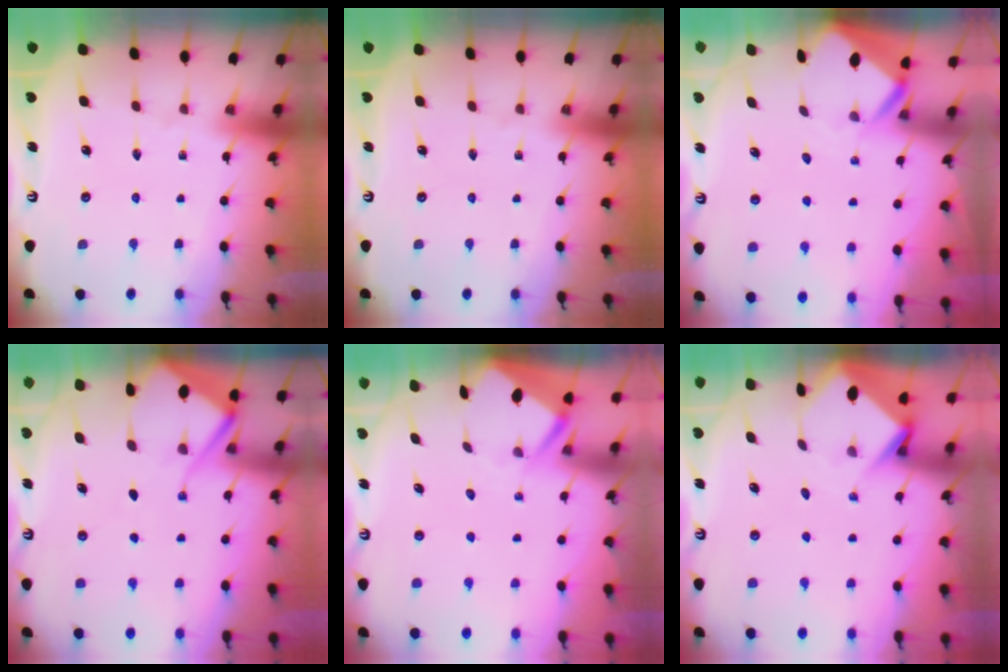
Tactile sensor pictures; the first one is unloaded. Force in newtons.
{"total": 0.0}
{"total": 3.4, "press": 3.4, "slide": 0.3}
{"total": 6.3, "press": 6.3, "slide": 0.8}
{"total": 3.3, "press": 3.3, "slide": 0.3}
{"total": 3.3, "press": 3.3, "slide": 0.3}